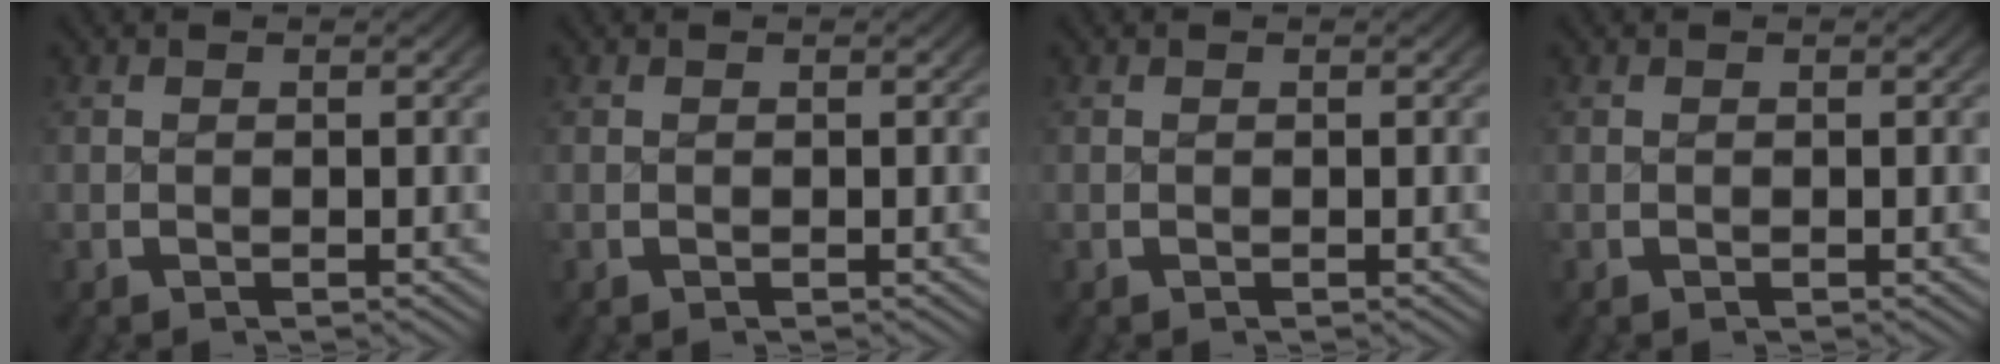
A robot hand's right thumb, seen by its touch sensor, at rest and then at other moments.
{"total": 0.0}
{"total": 0.0}
{"total": 0.0}